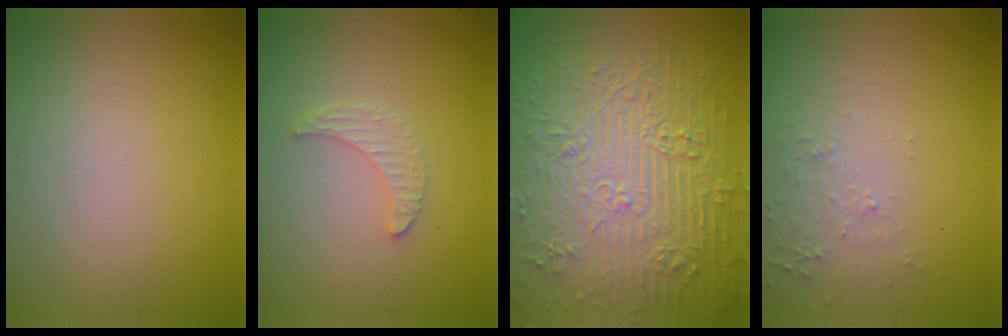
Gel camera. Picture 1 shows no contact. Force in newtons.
{"total": 1.6, "press": 1.5, "slide": 0.4}
{"total": 11.9, "press": 7.8, "slide": 8.9}
{"total": 2.1, "press": 2.0, "slide": 0.5}